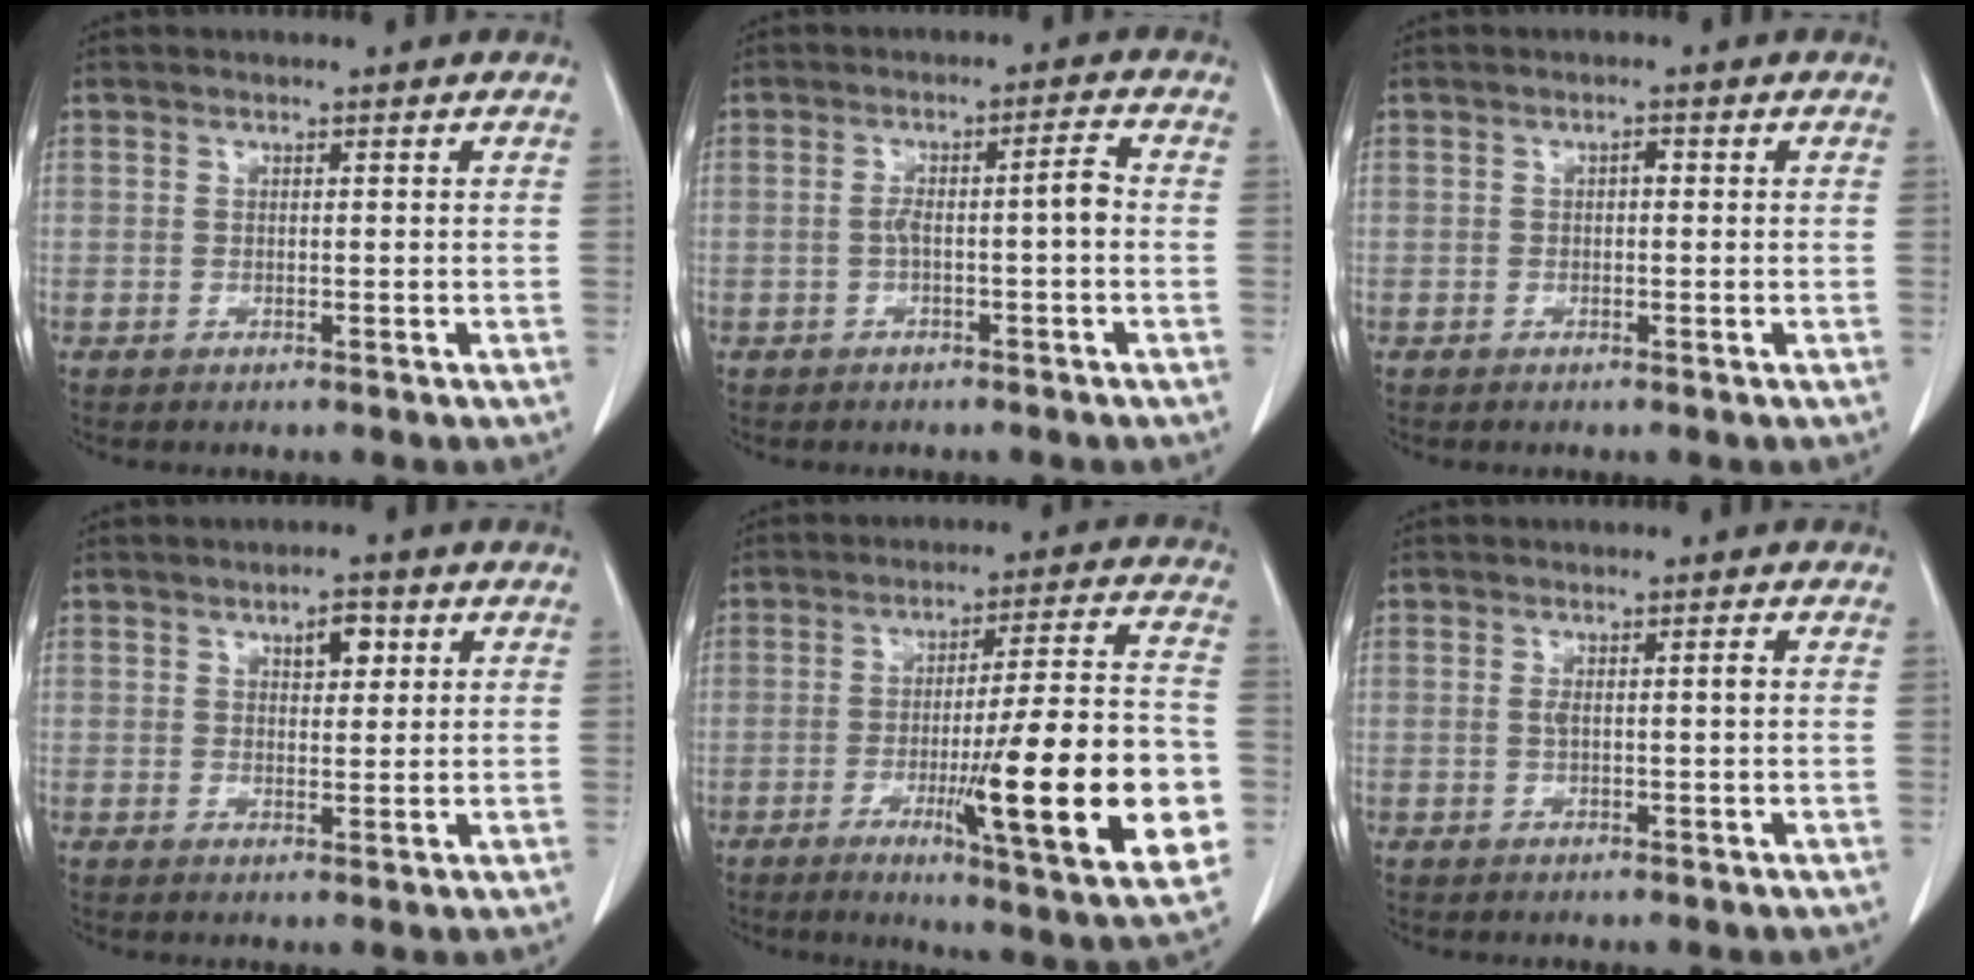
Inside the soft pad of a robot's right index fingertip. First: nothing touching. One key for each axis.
{"total": 3.9, "fx": -0.7, "fy": 0.2, "fz": 3.9, "tx": -0.065, "ty": 0.016, "tz": -0.009}
{"total": 0.9, "fx": 0.0, "fy": 0.5, "fz": 0.7, "tx": -0.008, "ty": 0.004, "tz": -0.002}
{"total": 3.4, "fx": 1.6, "fy": 1.5, "fz": 2.5, "tx": -0.037, "ty": 0.002, "tz": 0.023}
{"total": 21.8, "fx": -5.3, "fy": 1.0, "fz": 21.1, "tx": -0.262, "ty": -0.016, "tz": -0.073}
{"total": 1.7, "fx": 0.1, "fy": 0.1, "fz": 1.7, "tx": -0.032, "ty": 0.005, "tz": 0.005}